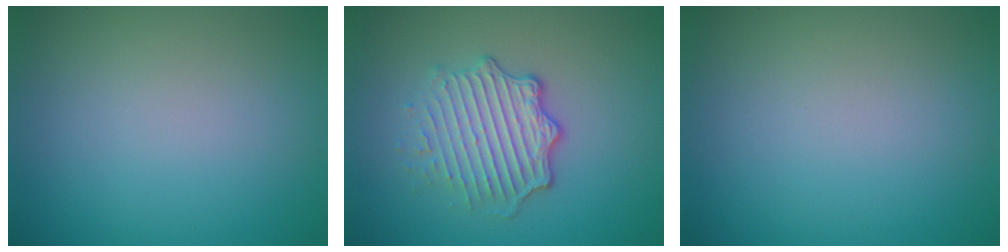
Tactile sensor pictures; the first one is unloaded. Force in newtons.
{"total": 4.8, "press": 3.5, "slide": 3.3}
{"total": 0.0}